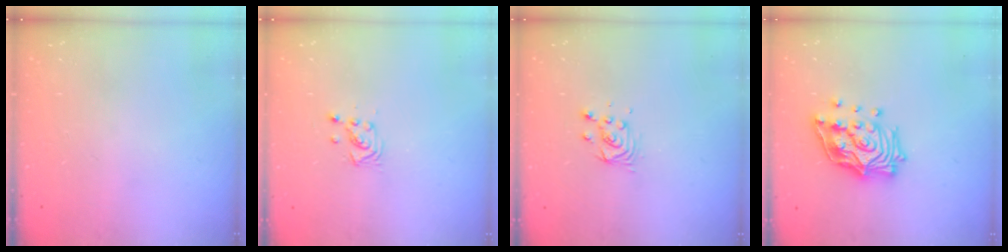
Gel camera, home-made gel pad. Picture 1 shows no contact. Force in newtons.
{"total": 3.0, "press": 2.9, "slide": 0.5}
{"total": 3.9, "press": 3.9, "slide": 0.3}
{"total": 17.0, "press": 16.9, "slide": 2.0}